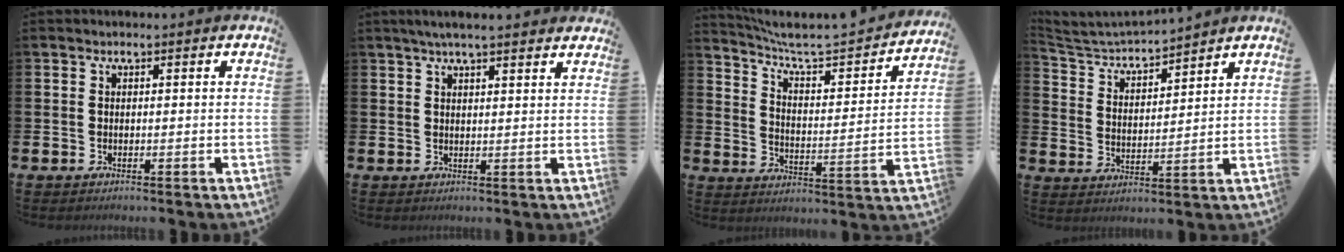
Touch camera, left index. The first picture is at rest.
{"total": 3.5, "force": [3.2, 0.0, 1.4], "torque": [-0.035, -0.004, 0.059]}
{"total": 6.7, "force": [6.2, 1.1, 2.3], "torque": [-0.080, -0.048, 0.102]}
{"total": 4.4, "force": [4.3, 0.5, 0.6], "torque": [-0.033, -0.035, 0.069]}